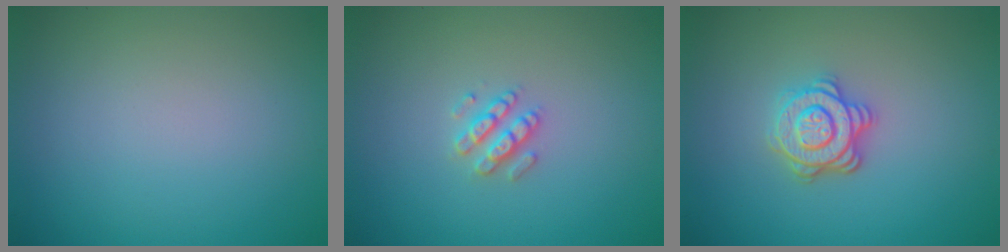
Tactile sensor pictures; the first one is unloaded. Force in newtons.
{"total": 2.1, "press": 2.0, "slide": 0.5}
{"total": 3.7, "press": 3.0, "slide": 2.1}